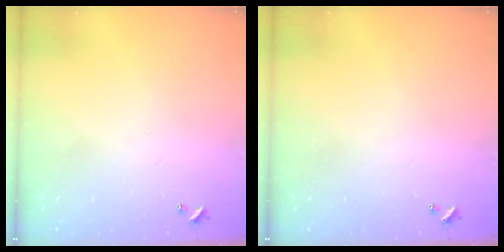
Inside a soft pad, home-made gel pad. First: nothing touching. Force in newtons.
{"total": 0.0}